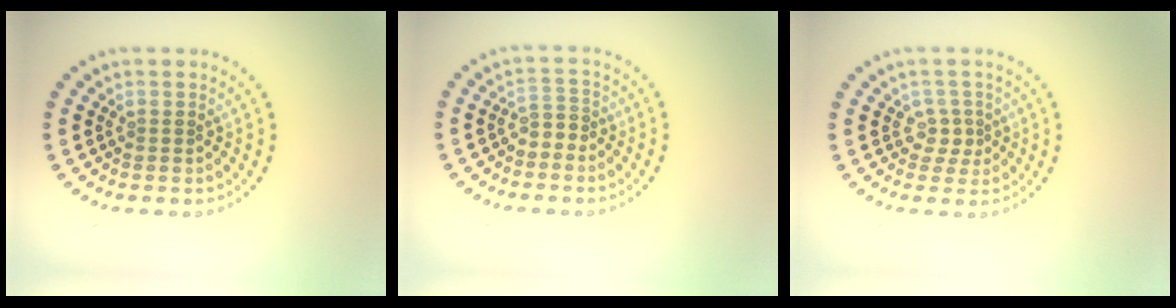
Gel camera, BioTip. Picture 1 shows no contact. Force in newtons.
{"total": 1.6, "press": 1.2, "slide": 1.0}
{"total": 1.7, "press": 1.3, "slide": 1.2}